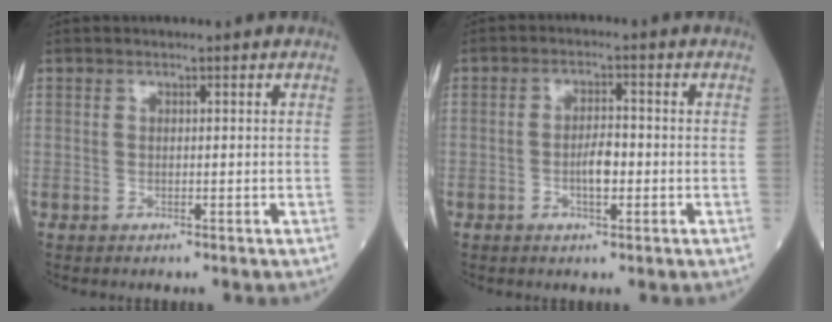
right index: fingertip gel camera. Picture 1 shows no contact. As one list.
[{"total": 3.7, "force": [-0.8, 1.1, 3.4], "torque": [-0.062, 0.002, -0.014]}]